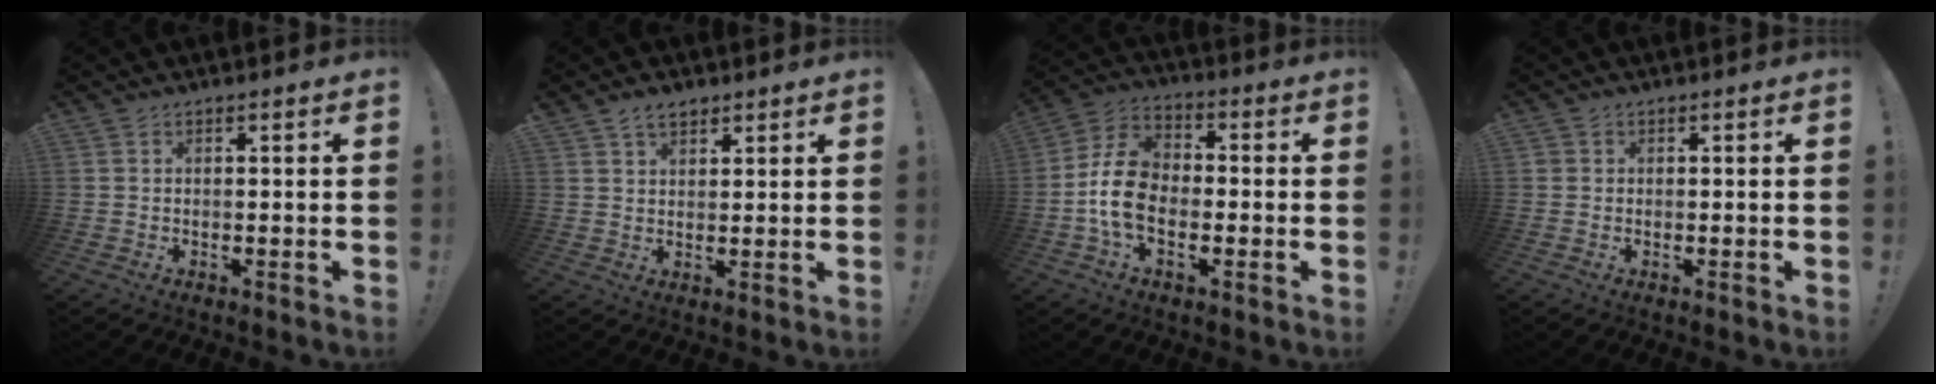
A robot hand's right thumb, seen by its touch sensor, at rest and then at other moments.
{"total": 4.4, "force": [3.1, 2.6, 1.8], "torque": [-0.021, -0.014, 0.056]}
{"total": 12.6, "force": [-3.2, 8.5, 8.8], "torque": [-0.171, 0.026, -0.055]}
{"total": 0.9, "force": [0.3, 0.8, 0.2], "torque": [-0.004, 0.001, 0.005]}